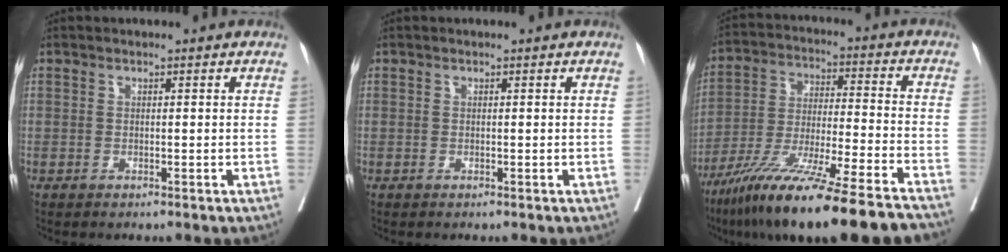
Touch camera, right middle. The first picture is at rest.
{"total": 0.0}
{"total": 21.9, "force": [-16.7, 0.0, 14.1], "torque": [-0.221, -0.048, -0.283]}